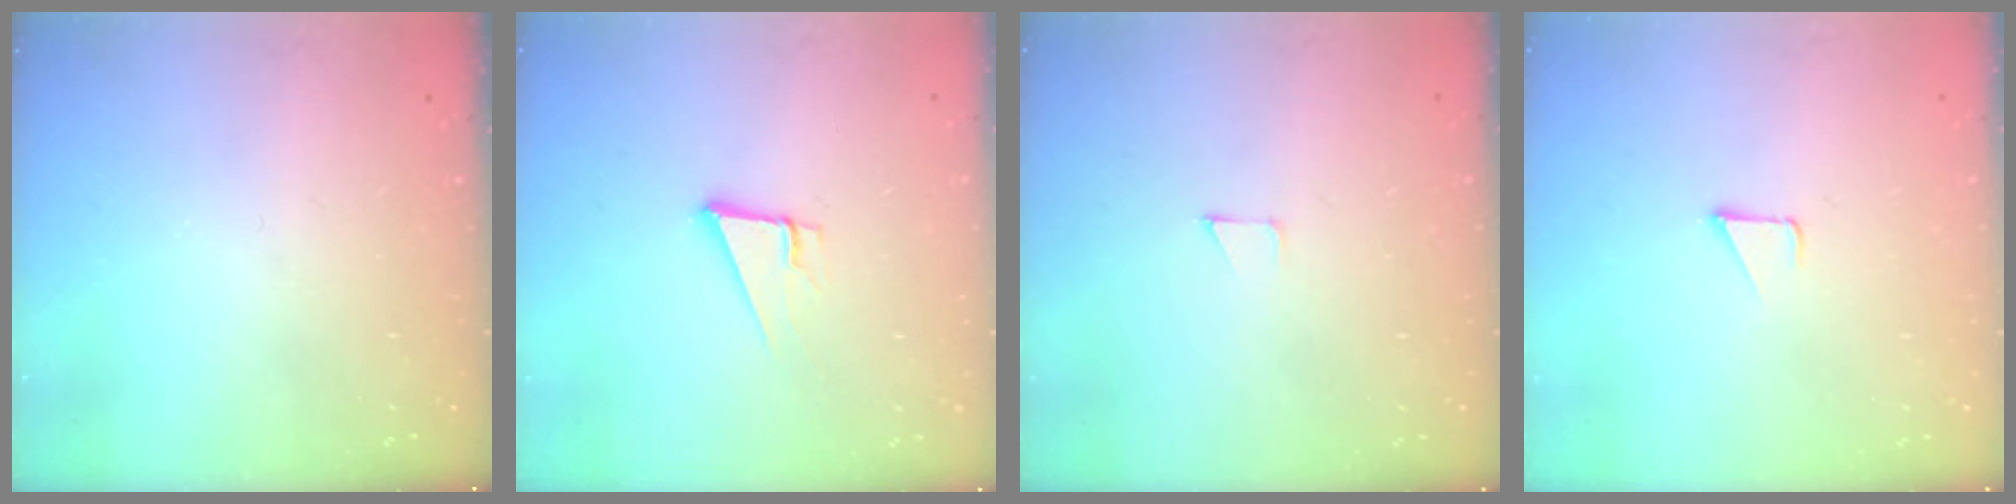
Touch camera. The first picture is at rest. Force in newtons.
{"total": 6.8, "press": 6.3, "slide": 2.5}
{"total": 2.6, "press": 2.6, "slide": 0.2}
{"total": 1.2, "press": 1.2, "slide": 0.1}